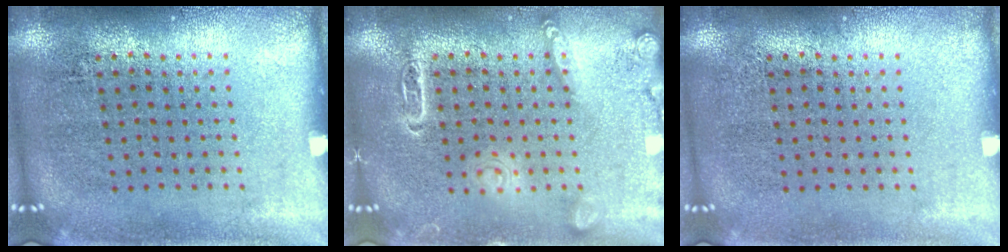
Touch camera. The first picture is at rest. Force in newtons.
{"total": 2.7, "press": 2.7, "slide": 0.3}
{"total": 0.0}